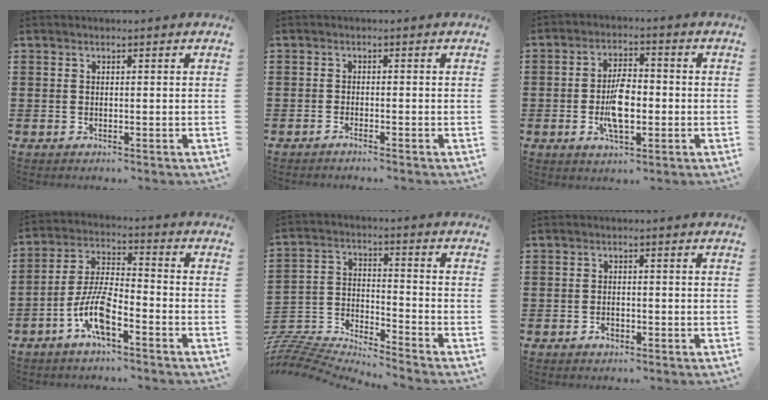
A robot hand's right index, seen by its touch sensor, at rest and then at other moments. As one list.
[{"total": 1.3, "force": [-1.2, -0.3, 0.2], "torque": [-0.005, -0.002, -0.024]}, {"total": 7.2, "force": [-1.2, 3.2, 6.3], "torque": [-0.136, -0.002, -0.027]}, {"total": 8.3, "force": [-4.4, 2.4, 6.6], "torque": [-0.157, -0.007, -0.085]}, {"total": 7.3, "force": [-7.3, -0.1, 0.7], "torque": [-0.039, -0.014, -0.155]}, {"total": 1.3, "force": [-0.7, 0.7, 0.8], "torque": [-0.018, -0.005, -0.013]}]